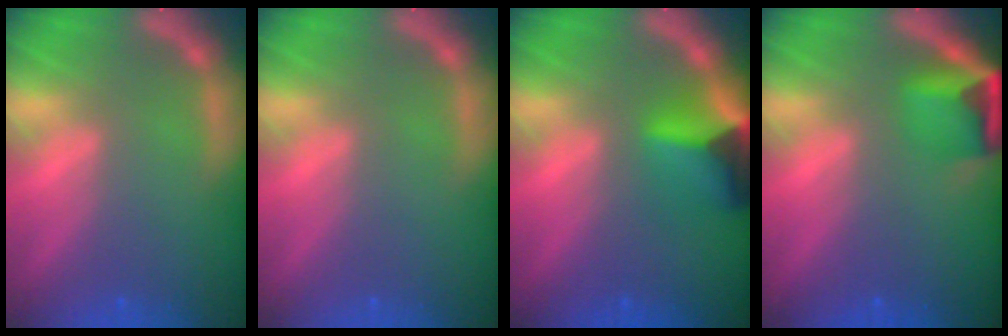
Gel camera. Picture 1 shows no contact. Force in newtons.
{"total": 0.0}
{"total": 6.4}
{"total": 4.9}